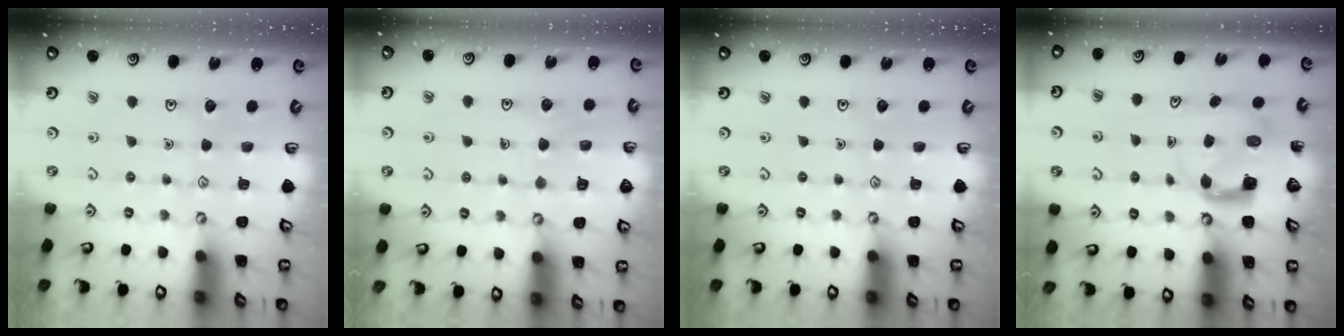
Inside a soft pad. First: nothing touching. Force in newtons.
{"total": 6.7, "press": 6.6, "slide": 0.5}
{"total": 0.0}
{"total": 3.9, "press": 3.9, "slide": 0.2}